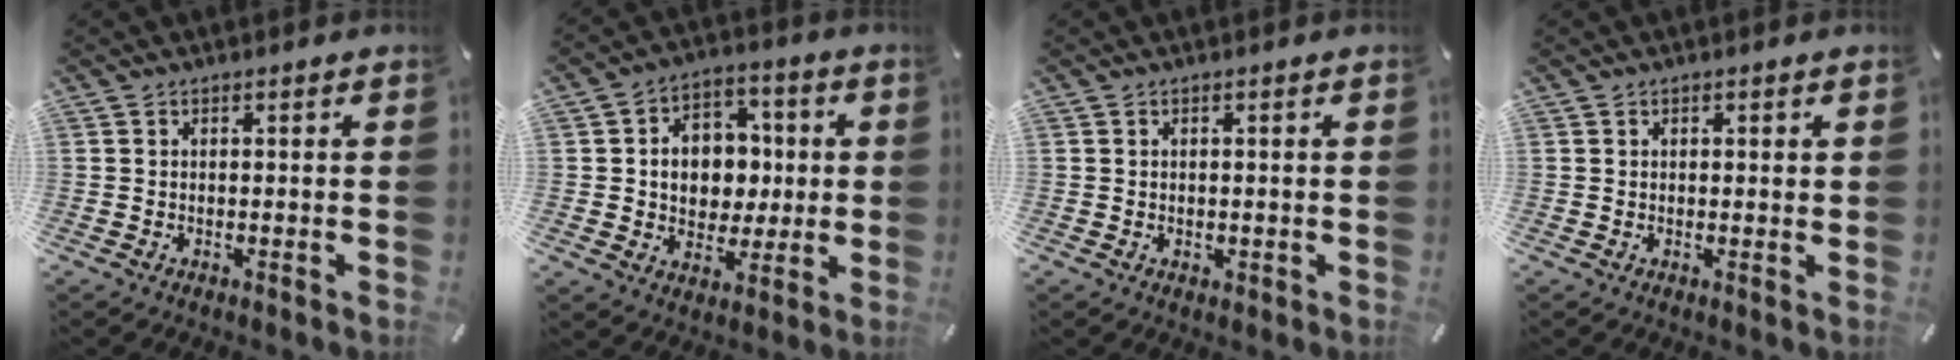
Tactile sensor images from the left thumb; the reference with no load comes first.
{"total": 10.2, "force": [0.0, 9.0, 4.6], "torque": [-0.065, 0.012, 0.006]}
{"total": 0.9, "force": [0.1, 0.8, 0.3], "torque": [-0.007, 0.005, 0.000]}
{"total": 0.8, "force": [0.3, 0.5, 0.4], "torque": [-0.008, 0.003, 0.006]}